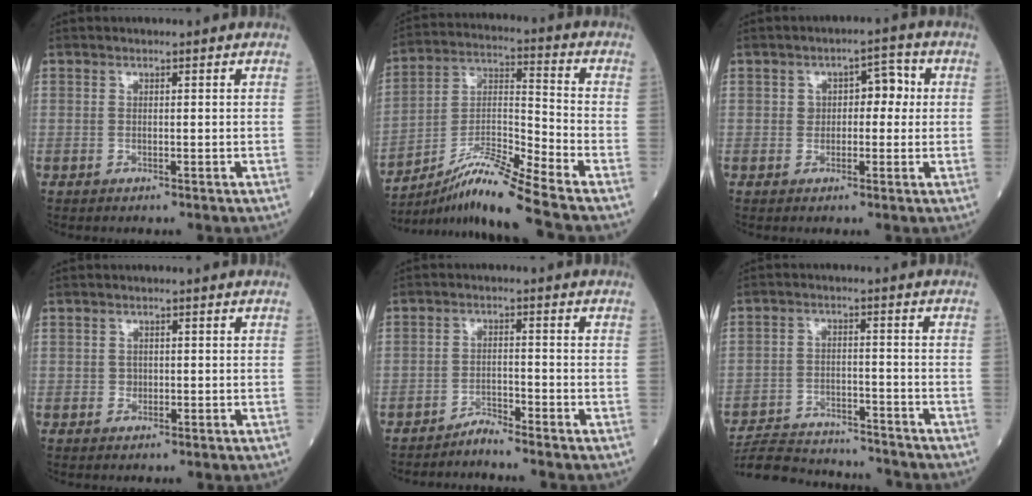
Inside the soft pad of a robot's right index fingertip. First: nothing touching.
{"total": 12.4, "force": [-10.4, -2.1, 6.4], "torque": [-0.122, 0.001, -0.188]}
{"total": 4.7, "force": [0.7, 2.9, 3.6], "torque": [-0.047, 0.028, 0.009]}
{"total": 1.0, "force": [-0.1, 0.9, 0.4], "torque": [-0.004, 0.002, 0.000]}
{"total": 2.5, "force": [-2.5, -0.6, 0.1], "torque": [0.002, -0.012, -0.046]}
{"total": 14.1, "force": [-13.6, 2.4, 2.9], "torque": [-0.056, 0.010, -0.205]}